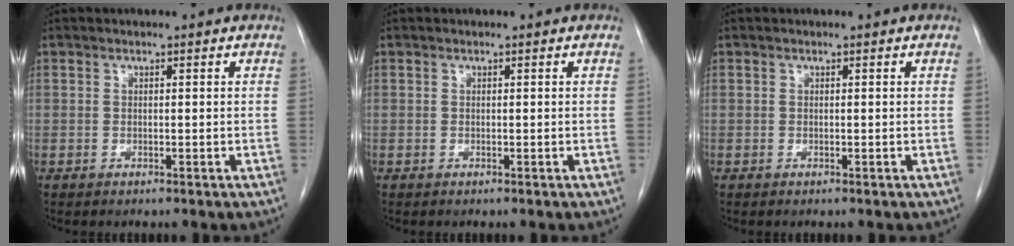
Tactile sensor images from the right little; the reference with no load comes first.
{"total": 0.0}
{"total": 0.0}